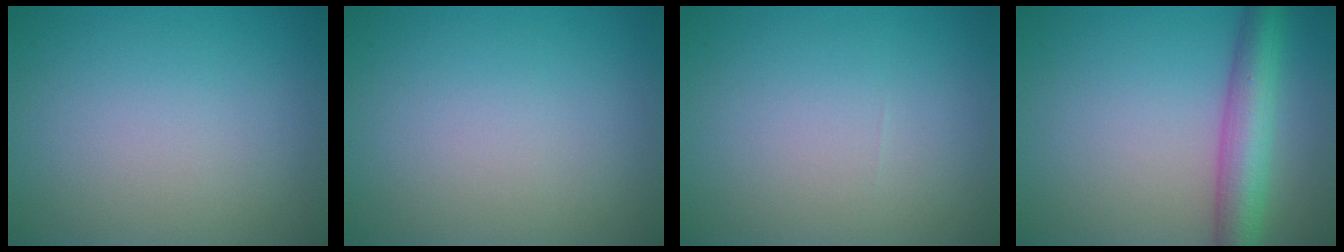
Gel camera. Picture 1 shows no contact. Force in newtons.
{"total": 0.0}
{"total": 0.0}
{"total": 5.7, "press": 5.7, "slide": 0.1}